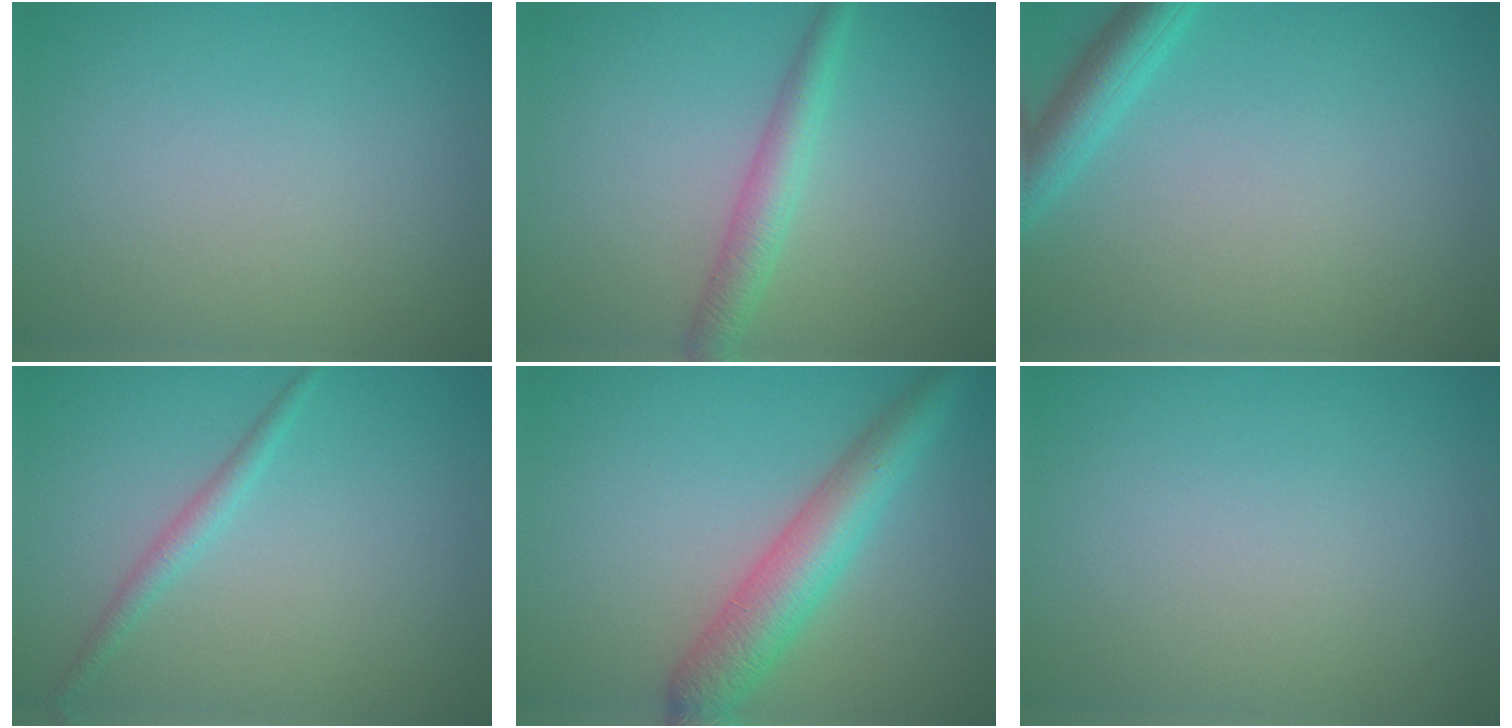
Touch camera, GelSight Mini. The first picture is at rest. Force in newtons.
{"total": 2.6, "press": 2.6, "slide": 0.0}
{"total": 3.1, "press": 3.1, "slide": 0.2}
{"total": 1.5, "press": 1.5, "slide": 0.0}
{"total": 5.4, "press": 5.4, "slide": 0.2}
{"total": 0.0}